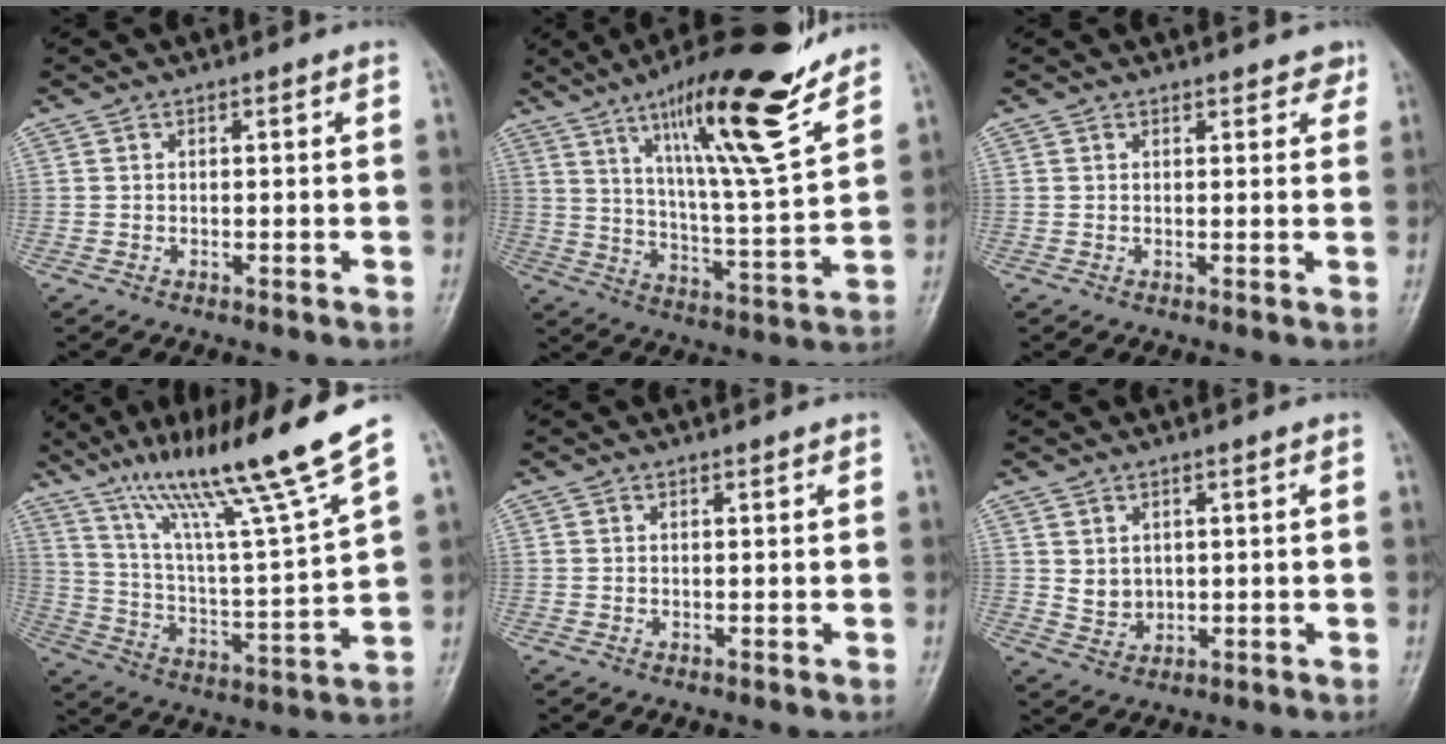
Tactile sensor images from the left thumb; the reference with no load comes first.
{"total": 20.2, "force": [13.5, 2.4, 14.8], "torque": [-0.217, -0.072, 0.219]}
{"total": 2.6, "force": [2.1, 1.3, 0.7], "torque": [0.017, -0.007, 0.015]}
{"total": 20.9, "force": [15.0, -0.3, 14.6], "torque": [-0.225, -0.067, 0.261]}
{"total": 0.6, "force": [0.6, 0.1, 0.1], "torque": [-0.004, -0.003, 0.008]}
{"total": 3.3, "force": [1.4, 2.6, 1.5], "torque": [-0.017, -0.015, 0.036]}